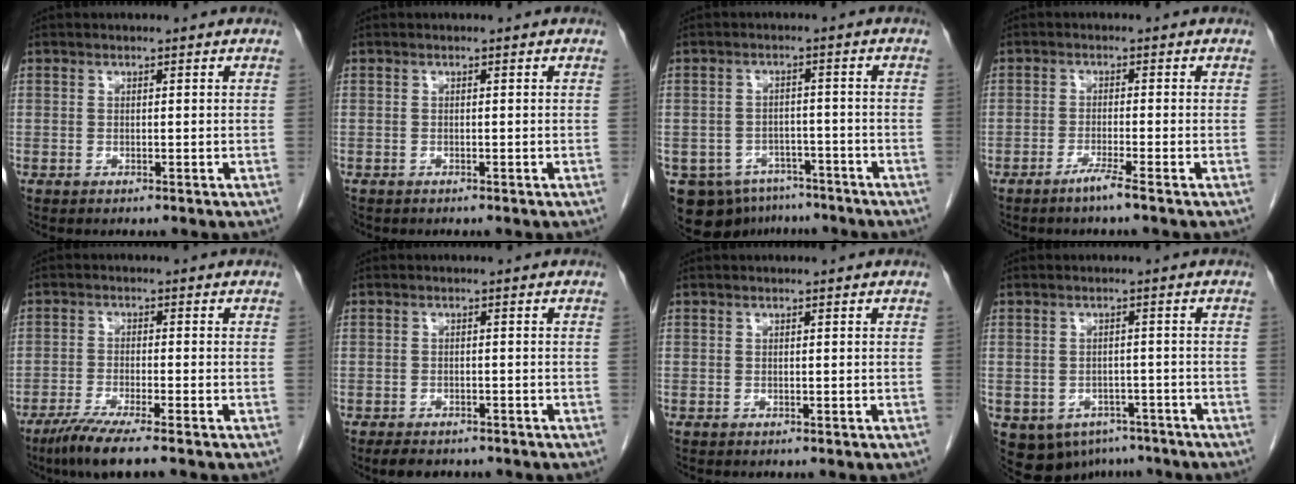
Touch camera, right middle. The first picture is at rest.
{"total": 0.7, "force": [-0.5, 0.4, 0.1], "torque": [-0.011, 0.001, -0.011]}
{"total": 9.5, "force": [-6.7, 6.2, 2.7], "torque": [-0.044, 0.009, -0.091]}
{"total": 2.5, "force": [-1.8, -0.6, 1.6], "torque": [-0.034, -0.004, -0.038]}
{"total": 6.4, "force": [-4.7, -0.3, 4.3], "torque": [-0.079, -0.019, -0.088]}
{"total": 5.3, "force": [-4.3, 2.3, 2.1], "torque": [-0.031, -0.004, -0.055]}
{"total": 0.0}
{"total": 10.2, "force": [-5.9, 7.5, 3.4], "torque": [-0.066, 0.005, -0.070]}